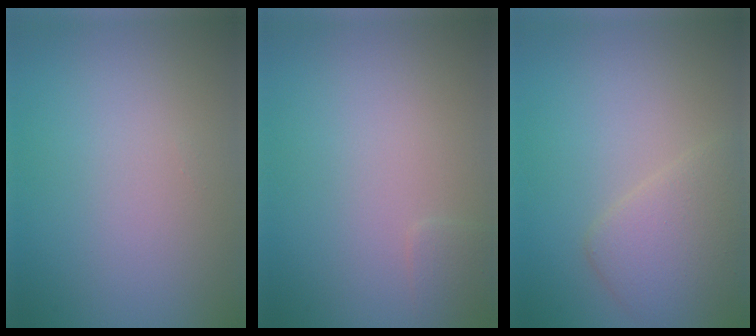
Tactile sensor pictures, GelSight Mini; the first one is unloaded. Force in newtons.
{"total": 0.9, "press": 0.9, "slide": 0.1}
{"total": 3.7, "press": 3.7, "slide": 0.2}